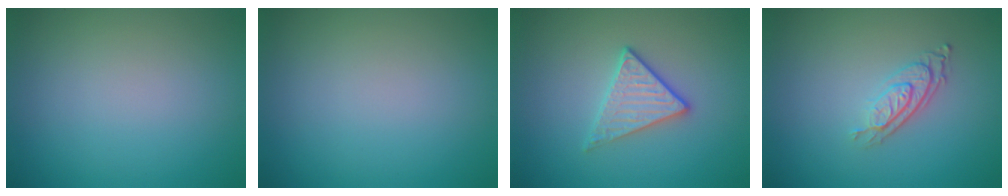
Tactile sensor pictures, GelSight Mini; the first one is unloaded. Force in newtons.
{"total": 0.0}
{"total": 2.9, "press": 2.6, "slide": 1.2}
{"total": 2.9, "press": 2.1, "slide": 2.1}